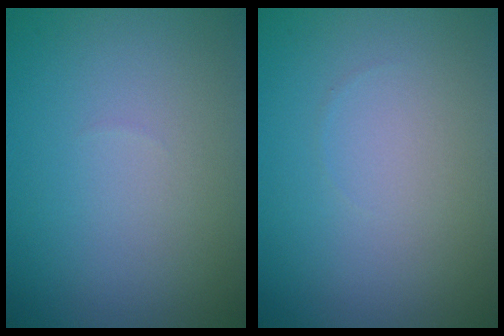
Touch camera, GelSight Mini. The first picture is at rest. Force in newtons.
{"total": 0.0}